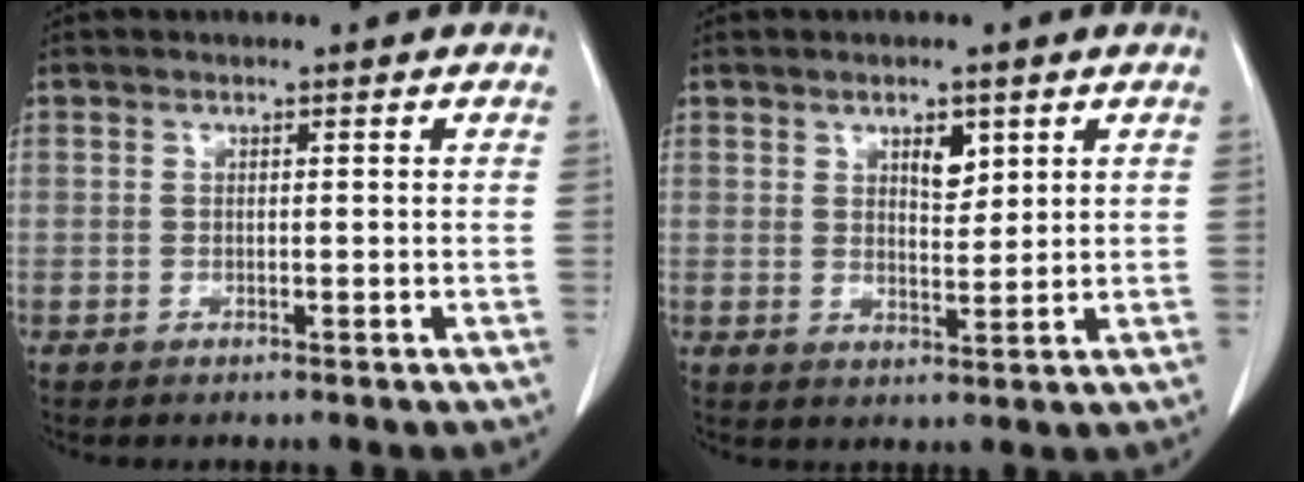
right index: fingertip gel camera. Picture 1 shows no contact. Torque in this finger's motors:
{"motor_torque": [0.01, 0.08, -0.03, 0.00]}